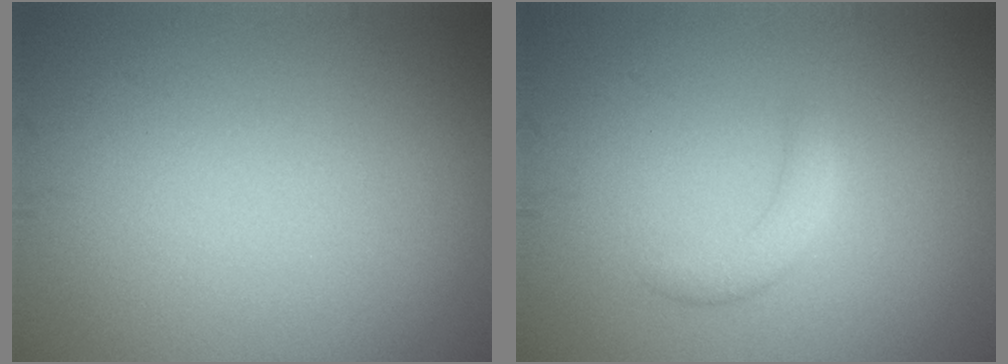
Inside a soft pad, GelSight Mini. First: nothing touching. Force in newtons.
{"total": 1.8, "press": 1.8, "slide": 0.1}